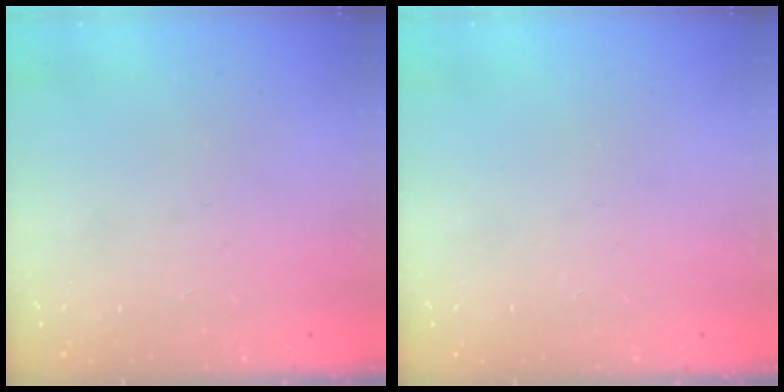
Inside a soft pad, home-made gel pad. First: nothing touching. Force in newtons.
{"total": 0.0}